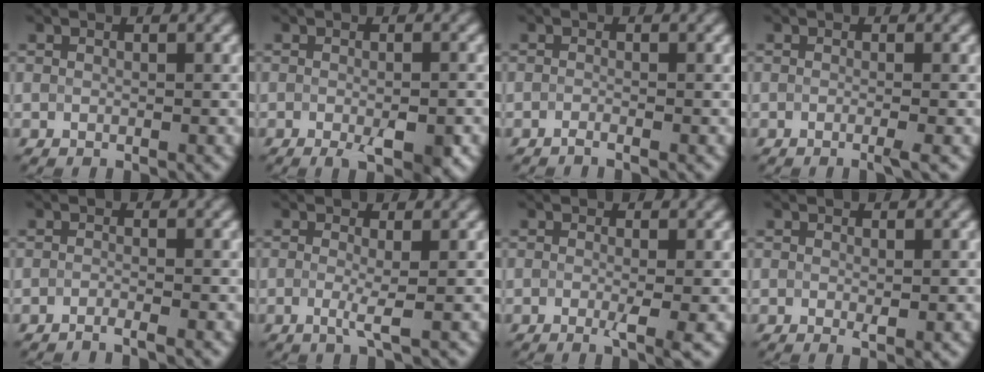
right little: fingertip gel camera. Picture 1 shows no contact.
{"total": 3.3, "force": [-2.0, 0.4, 2.6], "torque": [-0.051, -0.010, -0.026]}
{"total": 1.3, "force": [-1.3, -0.2, -0.1], "torque": [0.004, -0.007, -0.024]}
{"total": 1.4, "force": [-0.9, 0.2, 1.1], "torque": [-0.012, -0.008, -0.017]}
{"total": 1.6, "force": [-1.5, -0.2, -0.1], "torque": [0.009, -0.007, -0.033]}
{"total": 1.3, "force": [-0.7, -0.1, 1.1], "torque": [-0.029, -0.006, -0.011]}
{"total": 1.8, "force": [-0.9, 0.1, 1.6], "torque": [-0.024, -0.006, -0.012]}
{"total": 0.8, "force": [-0.4, -0.2, 0.7], "torque": [-0.015, -0.001, -0.001]}